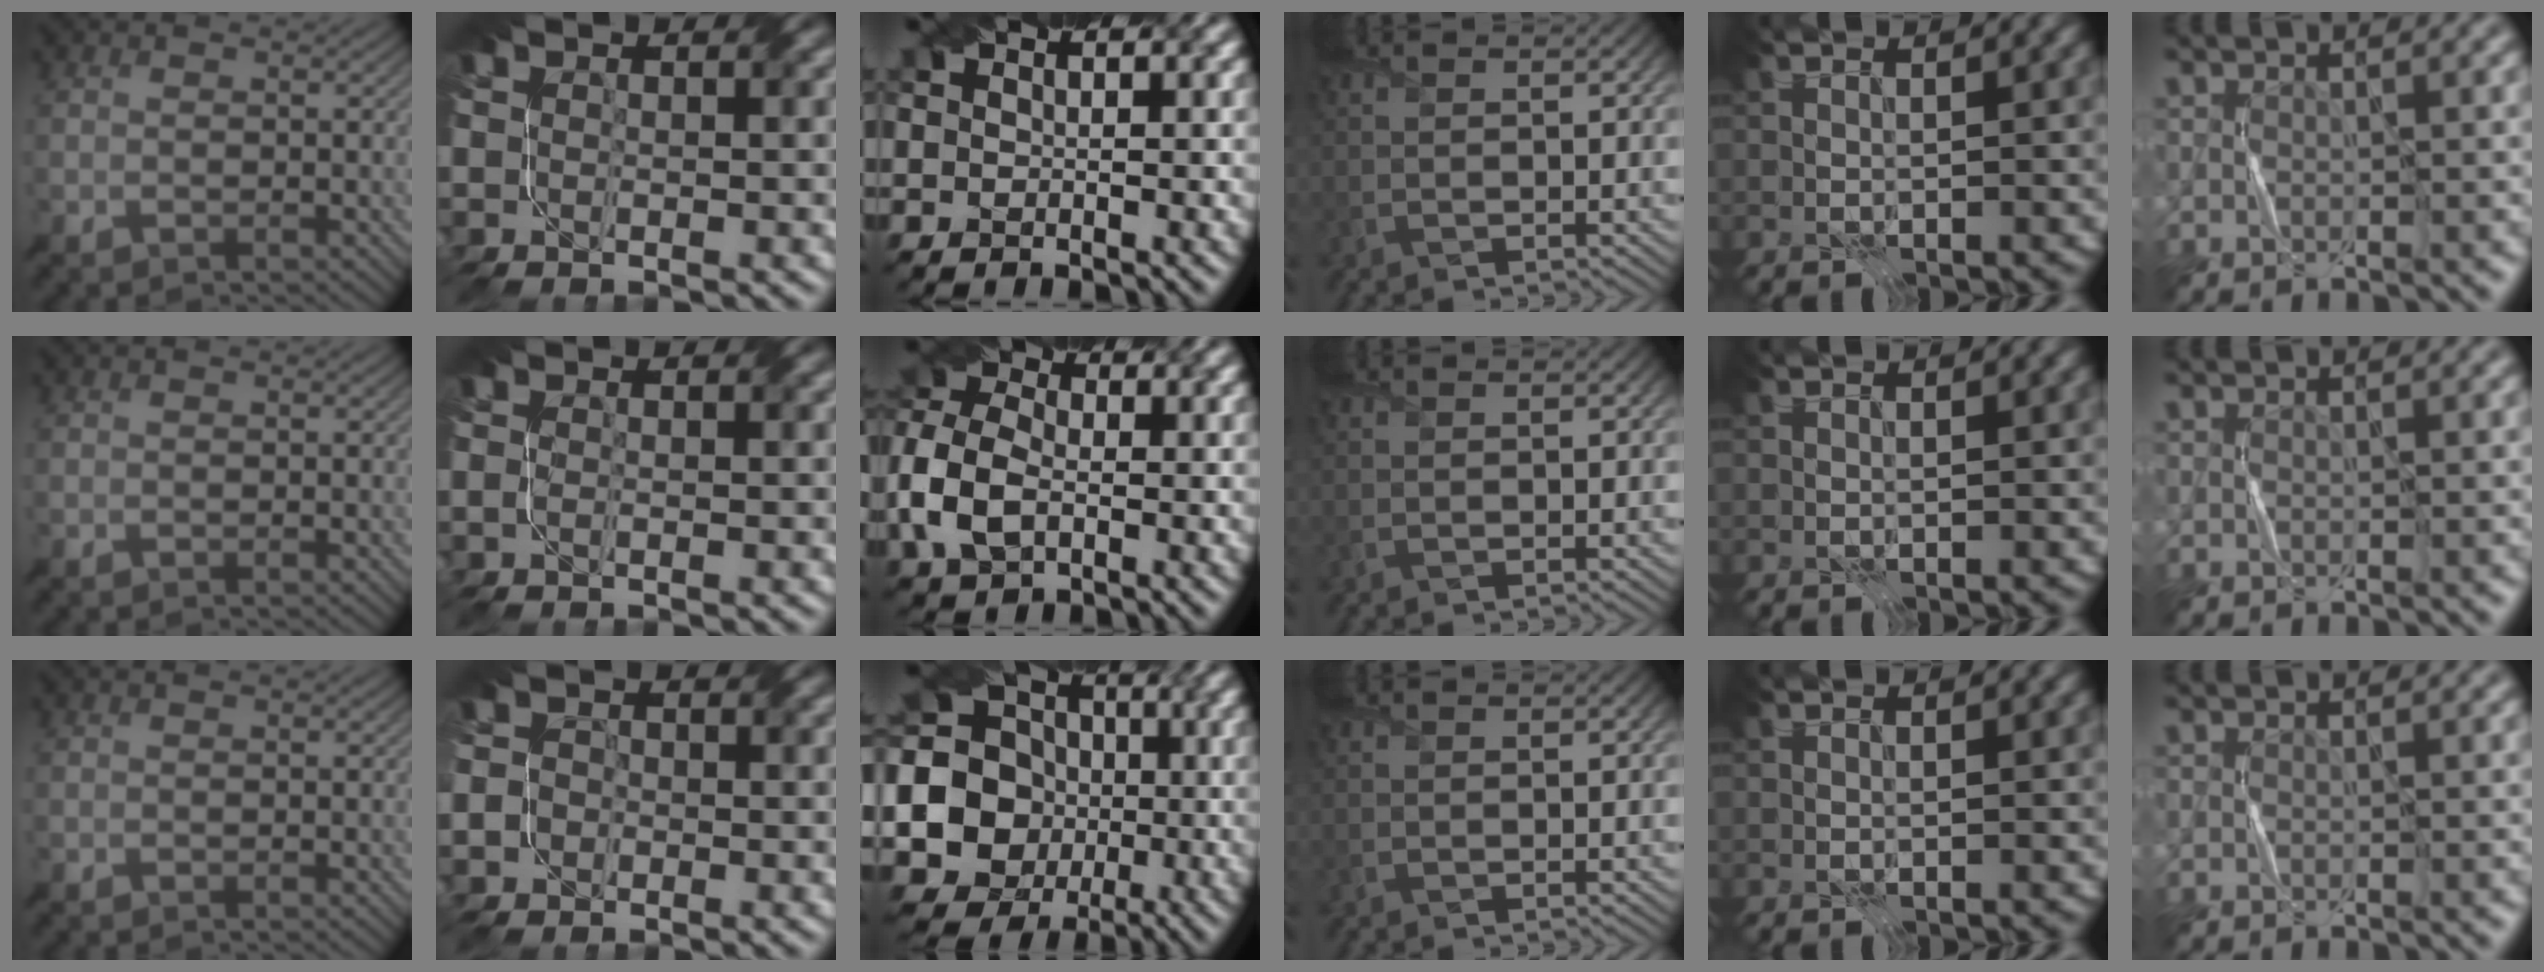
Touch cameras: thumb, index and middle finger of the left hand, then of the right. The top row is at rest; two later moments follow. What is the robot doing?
{"motion": "fold", "object": "coffee filter"}